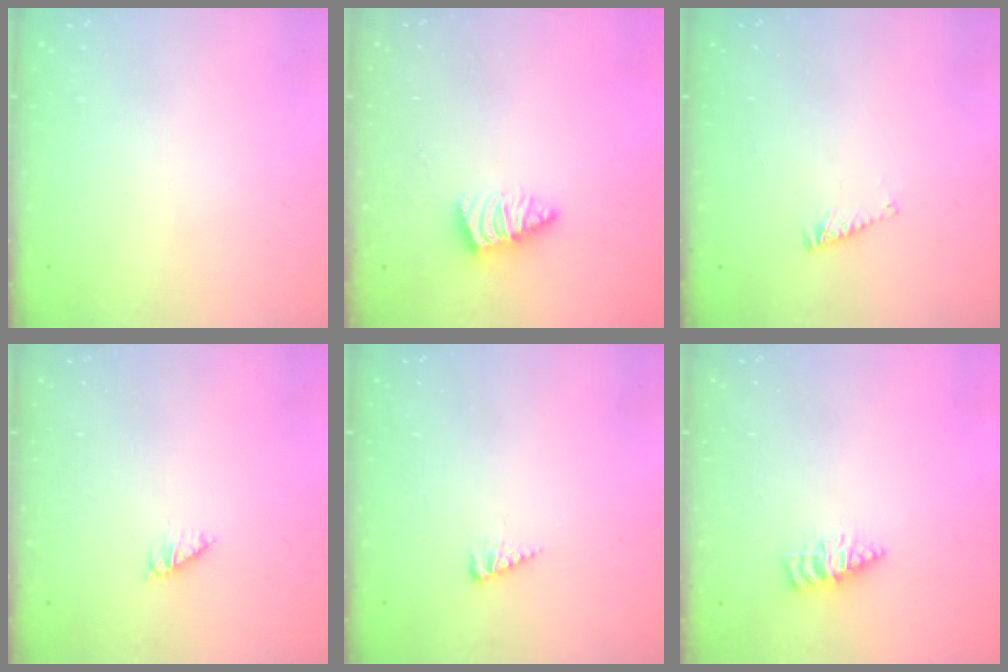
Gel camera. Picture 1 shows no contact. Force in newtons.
{"total": 3.5, "press": 3.5, "slide": 0.5}
{"total": 2.4, "press": 2.4, "slide": 0.4}
{"total": 2.8, "press": 2.8, "slide": 0.5}
{"total": 4.0, "press": 4.0, "slide": 0.4}
{"total": 2.9, "press": 2.8, "slide": 0.4}